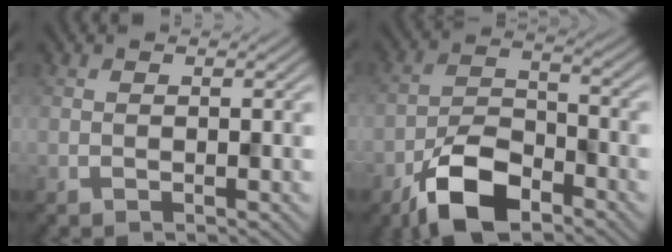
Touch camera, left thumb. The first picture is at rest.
{"total": 9.1, "force": [-5.7, 4.1, 5.8], "torque": [-0.104, 0.000, -0.123]}